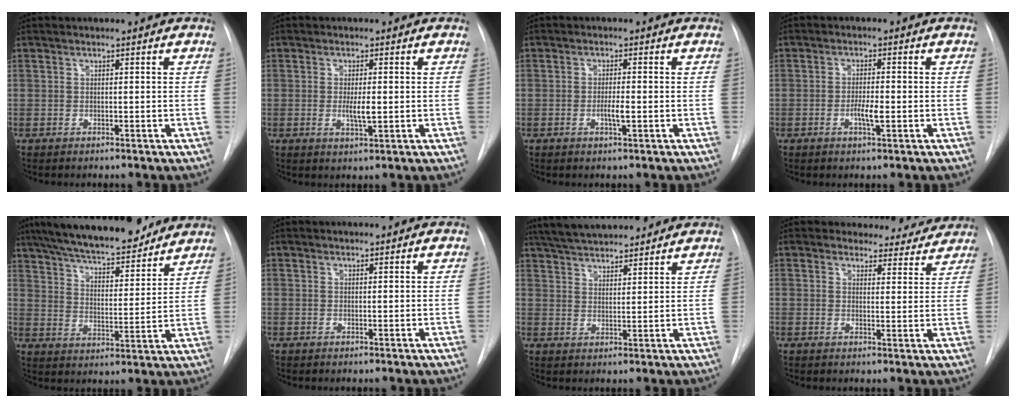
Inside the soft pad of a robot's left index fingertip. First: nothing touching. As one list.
[{"total": 2.9, "force": [-0.2, 0.6, 2.8], "torque": [-0.053, -0.005, -0.002]}, {"total": 2.3, "force": [-0.6, 0.2, 2.2], "torque": [-0.042, -0.002, -0.011]}, {"total": 2.9, "force": [-0.9, 0.4, 2.7], "torque": [-0.051, 0.000, -0.015]}, {"total": 19.9, "force": [17.2, 4.3, 9.1], "torque": [-0.156, 0.014, 0.258]}, {"total": 1.6, "force": [1.5, 0.3, 0.3], "torque": [-0.008, 0.018, 0.022]}, {"total": 13.1, "force": [11.9, 2.5, 4.9], "torque": [-0.082, 0.032, 0.186]}, {"total": 7.9, "force": [7.3, 2.9, 0.0], "torque": [0.030, -0.011, 0.068]}]